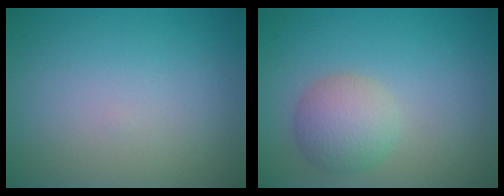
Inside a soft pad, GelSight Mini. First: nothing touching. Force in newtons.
{"total": 3.7, "press": 3.7, "slide": 0.1}